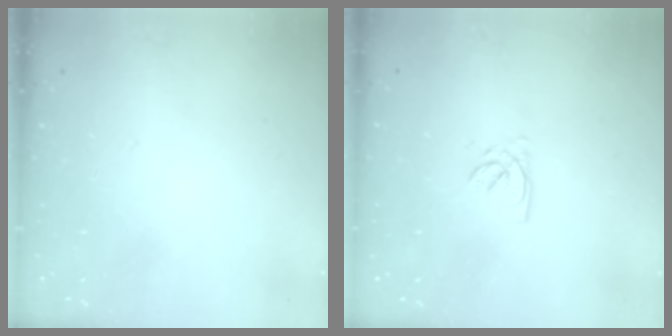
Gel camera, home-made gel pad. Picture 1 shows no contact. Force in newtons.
{"total": 2.3, "press": 2.3, "slide": 0.3}